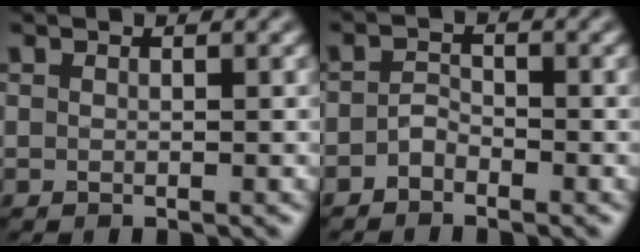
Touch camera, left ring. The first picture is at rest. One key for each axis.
{"total": 1.5, "fx": -1.1, "fy": 0.8, "fz": 0.6, "tx": -0.013, "ty": 0.007, "tz": -0.024}